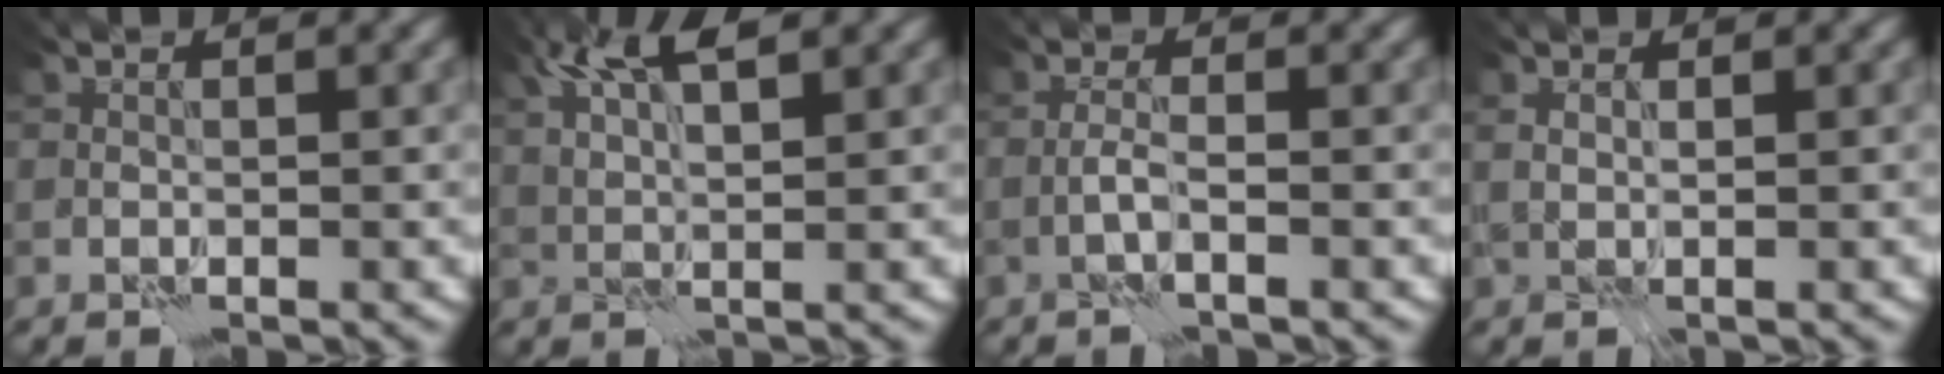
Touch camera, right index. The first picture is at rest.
{"total": 4.6, "force": [3.3, 0.6, 3.2], "torque": [-0.068, 0.009, 0.064]}
{"total": 0.9, "force": [-0.2, -0.6, 0.7], "torque": [-0.020, 0.004, -0.005]}
{"total": 1.1, "force": [1.0, -0.6, -0.1], "torque": [0.000, -0.002, 0.024]}